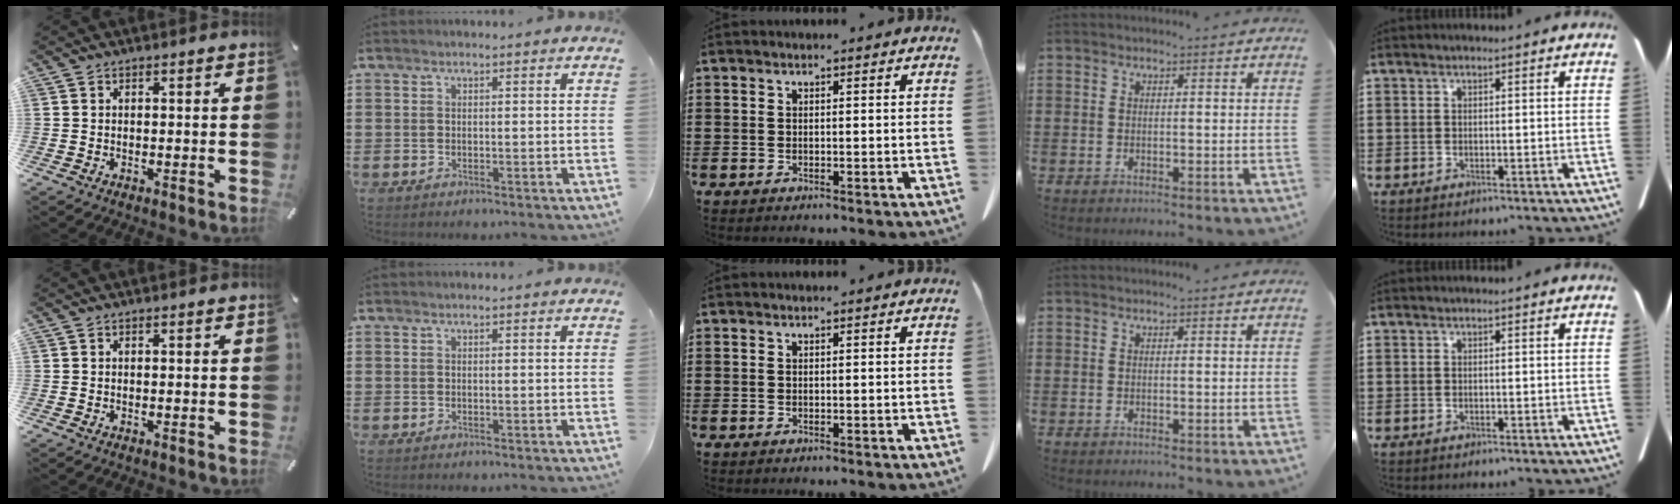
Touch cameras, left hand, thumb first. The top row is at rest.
{}